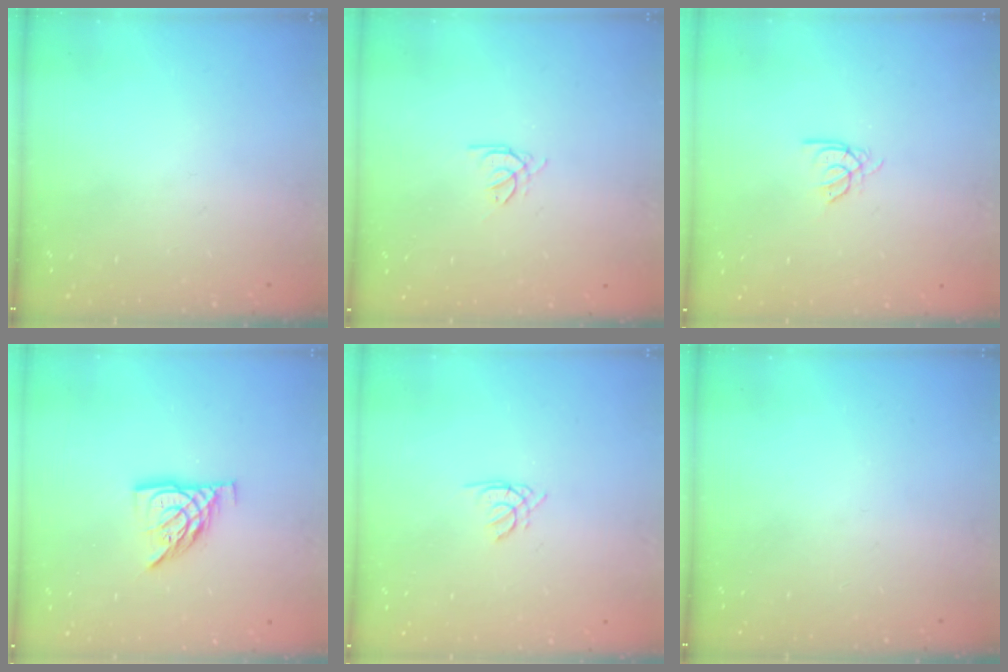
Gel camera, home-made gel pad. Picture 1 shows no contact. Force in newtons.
{"total": 1.4, "press": 1.3, "slide": 0.3}
{"total": 2.4, "press": 2.4, "slide": 0.4}
{"total": 10.7, "press": 10.6, "slide": 1.0}
{"total": 1.3, "press": 1.2, "slide": 0.4}
{"total": 0.0}